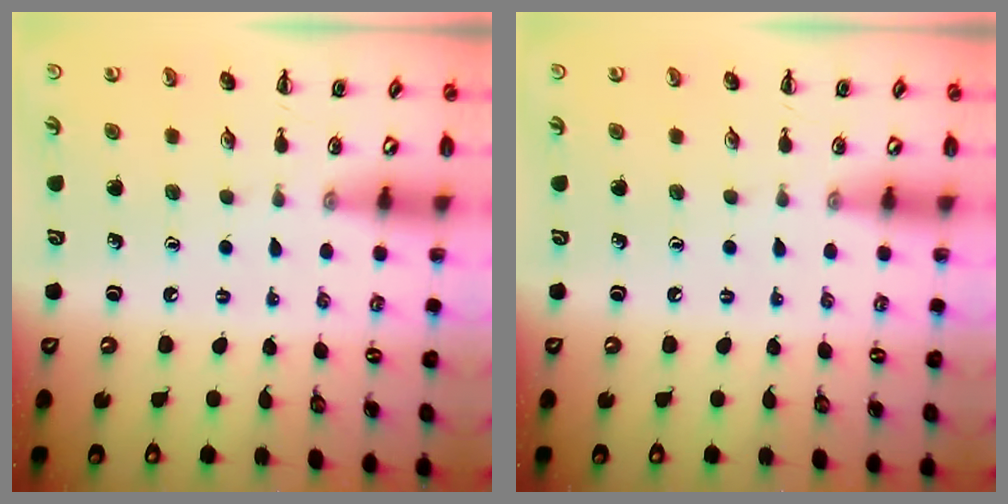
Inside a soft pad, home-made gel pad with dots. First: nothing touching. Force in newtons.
{"total": 0.0}